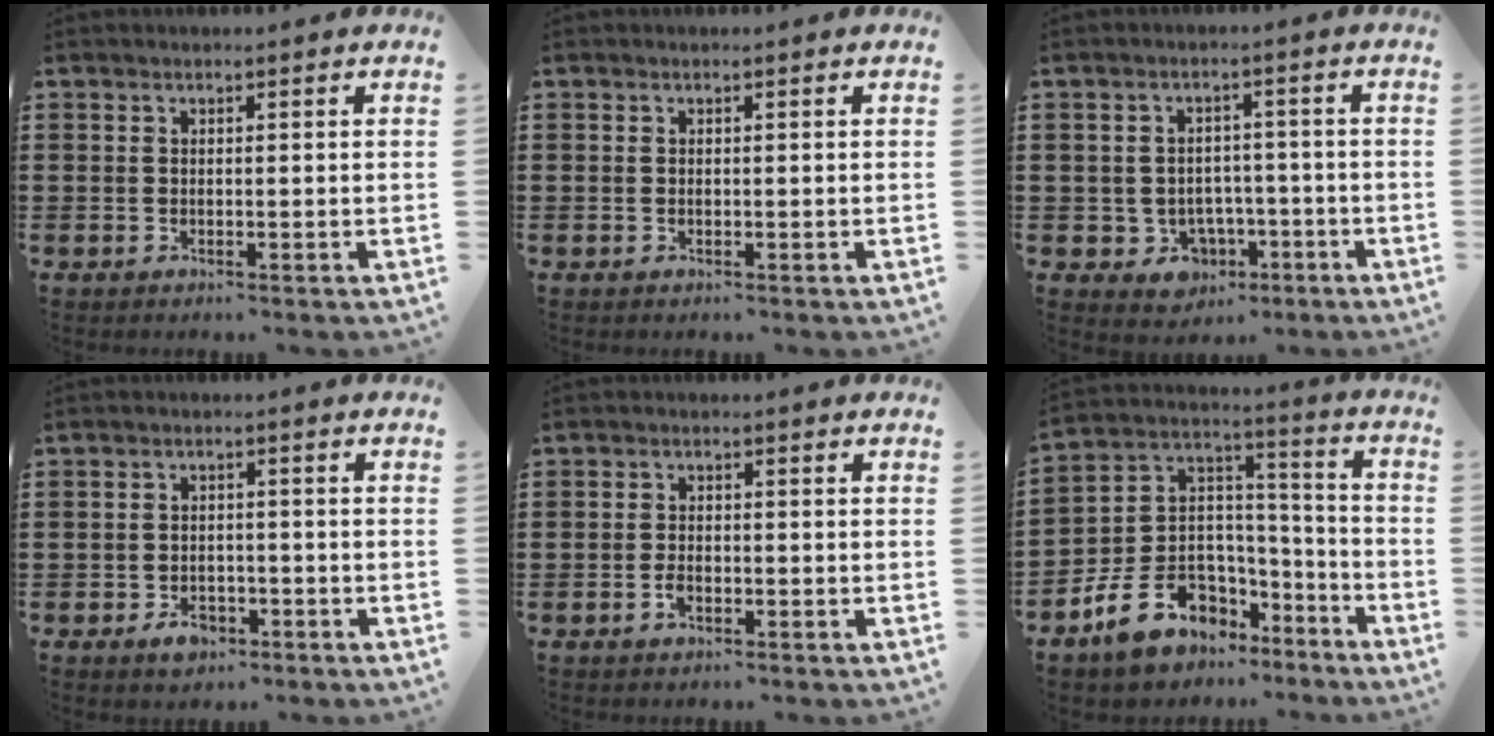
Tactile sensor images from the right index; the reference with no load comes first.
{"total": 0.0}
{"total": 4.2, "force": [-1.7, 3.6, 1.4], "torque": [-0.028, 0.007, -0.033]}
{"total": 2.8, "force": [-1.8, 1.7, 1.4], "torque": [-0.025, 0.001, -0.036]}
{"total": 1.9, "force": [-0.9, 0.9, 1.3], "torque": [-0.034, -0.002, -0.019]}
{"total": 10.5, "force": [-6.6, 7.4, 3.3], "torque": [-0.096, 0.028, -0.120]}